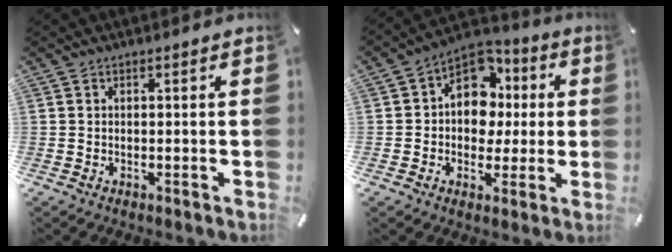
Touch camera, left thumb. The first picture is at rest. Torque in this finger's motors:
{"motor_torque": [1.79, 1.74, 0.68, -0.53, 0.26]}